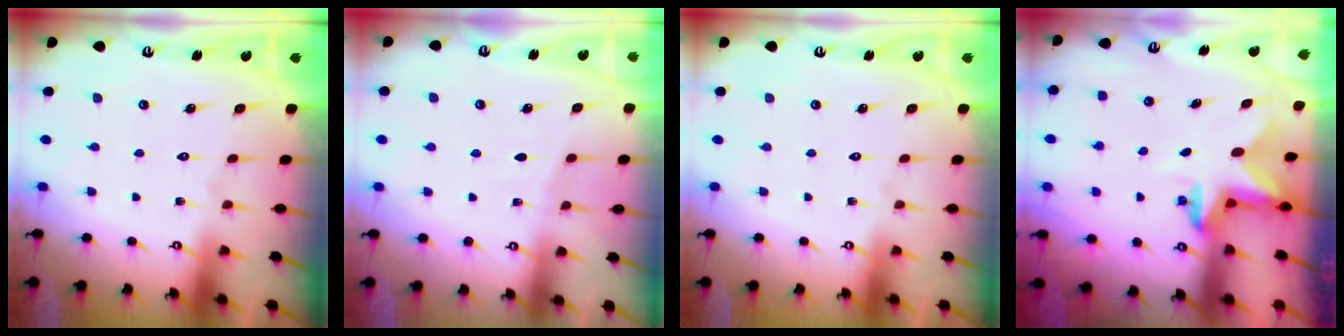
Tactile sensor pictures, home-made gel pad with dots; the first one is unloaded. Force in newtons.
{"total": 2.4, "press": 2.4, "slide": 0.4}
{"total": 0.0}
{"total": 2.7, "press": 2.7, "slide": 0.5}